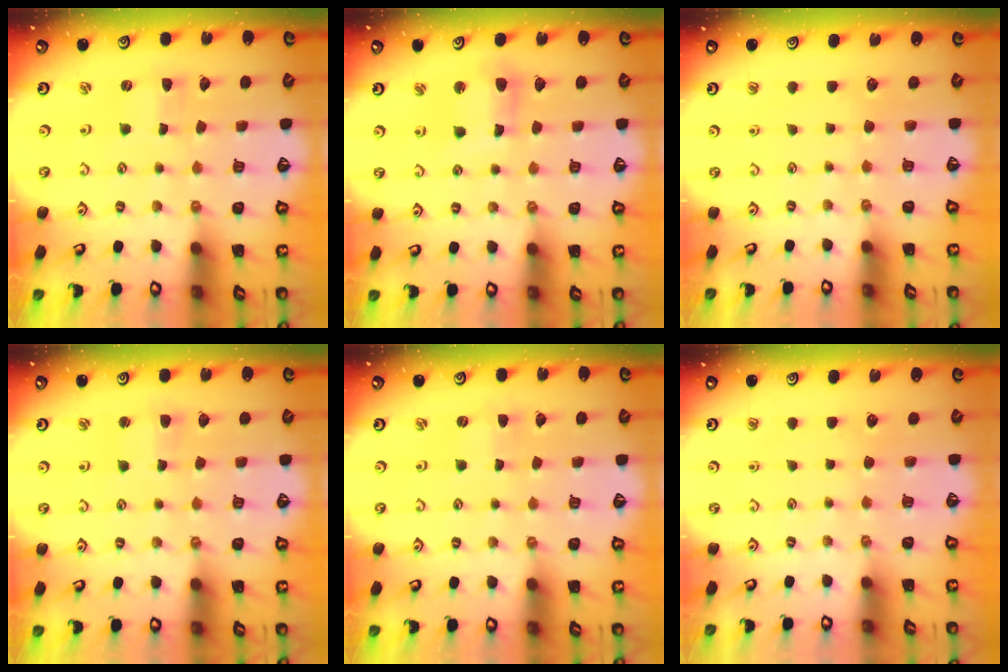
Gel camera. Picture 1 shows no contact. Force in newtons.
{"total": 7.2, "press": 7.1, "slide": 1.2}
{"total": 0.0}
{"total": 2.9, "press": 2.9, "slide": 0.4}
{"total": 0.9, "press": 0.9, "slide": 0.2}
{"total": 0.0}